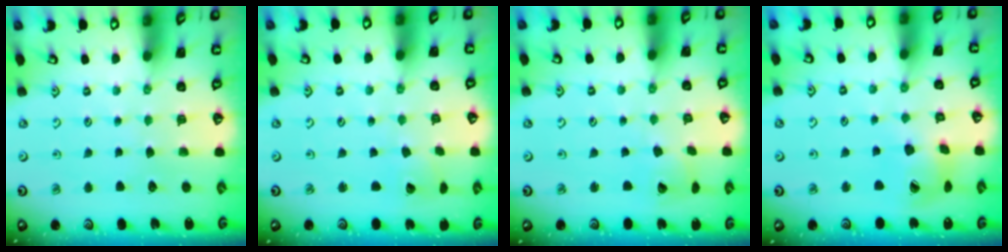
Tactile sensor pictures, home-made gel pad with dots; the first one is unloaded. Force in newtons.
{"total": 2.3, "press": 2.3, "slide": 0.2}
{"total": 3.3, "press": 3.2, "slide": 0.4}
{"total": 10.3, "press": 10.2, "slide": 1.3}